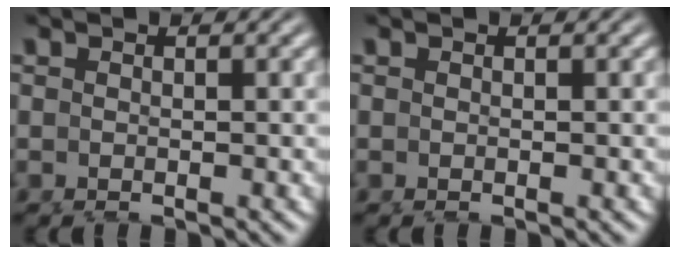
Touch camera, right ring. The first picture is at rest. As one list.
[{"total": 0.0}]